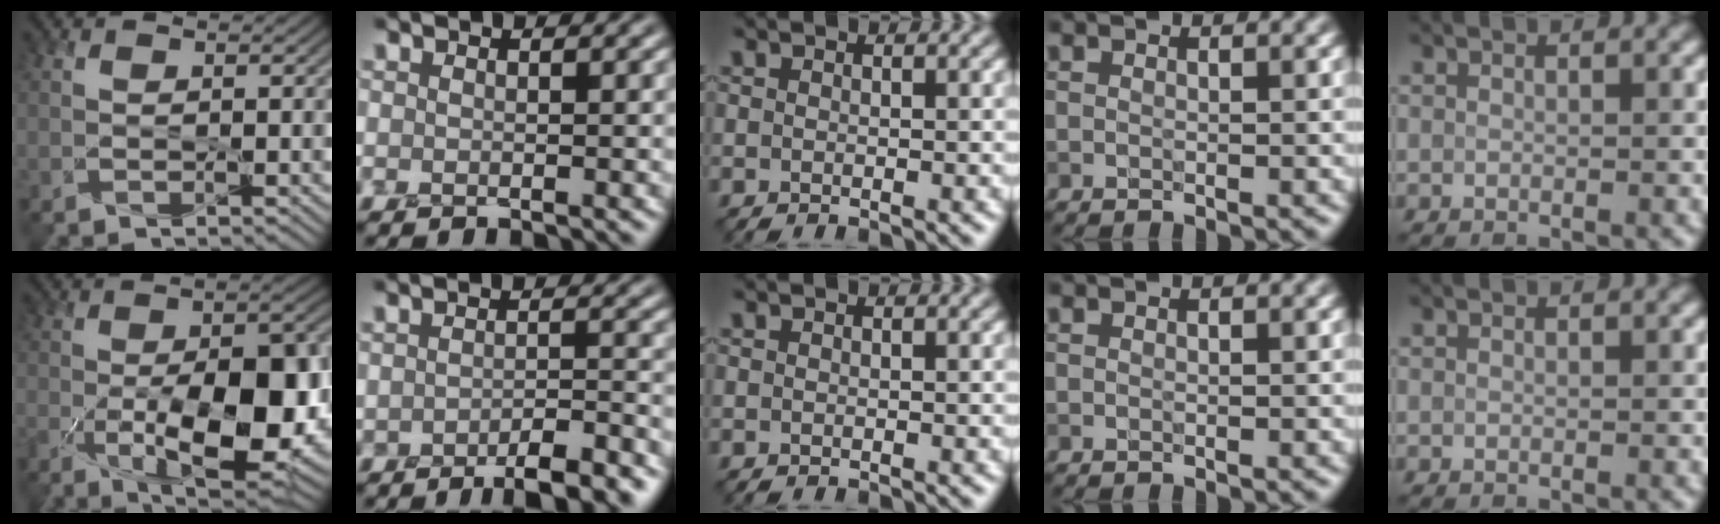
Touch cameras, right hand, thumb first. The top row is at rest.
{"thumb": {"total": 15.5, "force": [-4.7, 6.7, 13.1], "torque": [-0.208, -0.019, -0.074]}, "index": {"total": 5.5, "force": [-3.6, 1.6, 3.9], "torque": [-0.053, -0.007, -0.049]}}